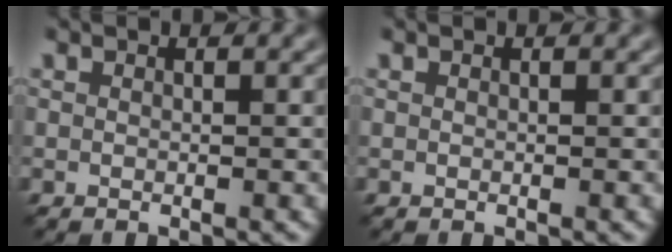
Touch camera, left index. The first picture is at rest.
{"total": 0.0}